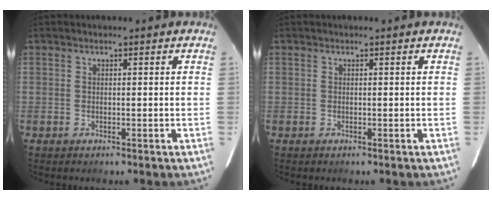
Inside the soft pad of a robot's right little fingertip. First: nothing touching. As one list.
[{"total": 0.0}]